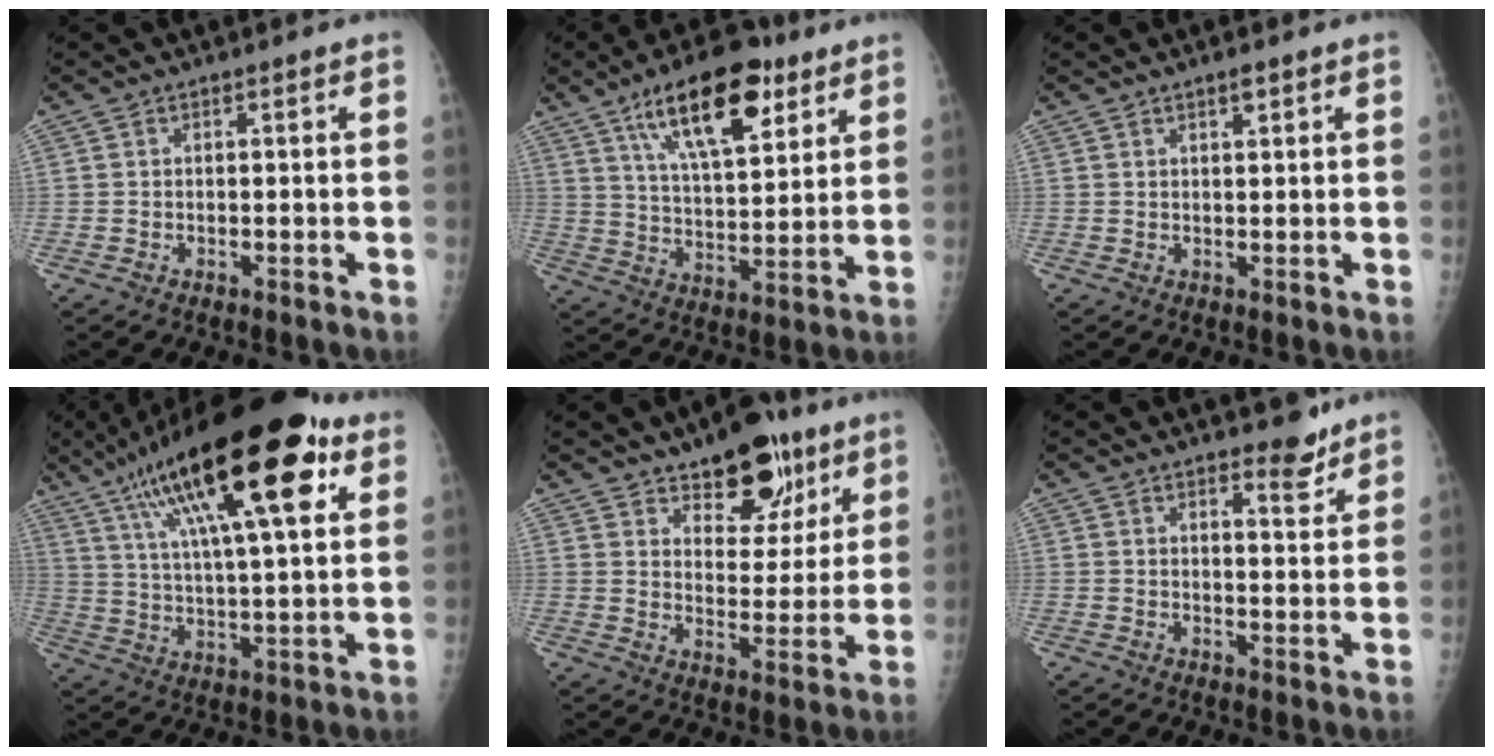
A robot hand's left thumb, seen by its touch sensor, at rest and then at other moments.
{"total": 17.8, "force": [9.9, 7.1, 13.0], "torque": [-0.176, -0.036, 0.166]}
{"total": 1.7, "force": [1.1, 0.5, 1.1], "torque": [-0.012, -0.006, 0.018]}
{"total": 26.5, "force": [13.1, 7.7, 21.6], "torque": [-0.341, -0.011, 0.215]}
{"total": 13.7, "force": [8.8, 7.2, 7.7], "torque": [-0.056, -0.050, 0.133]}
{"total": 4.5, "force": [3.6, 1.5, 2.2], "torque": [-0.013, -0.028, 0.050]}